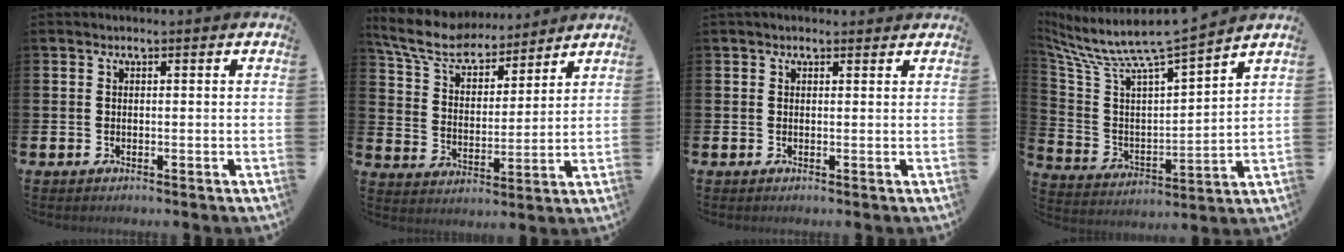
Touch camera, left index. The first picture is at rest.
{"total": 8.4, "force": [7.7, 2.4, 2.4], "torque": [-0.081, -0.047, 0.137]}
{"total": 0.8, "force": [0.6, 0.4, 0.3], "torque": [0.008, 0.000, 0.007]}
{"total": 8.9, "force": [8.0, 0.5, 3.9], "torque": [-0.113, -0.059, 0.128]}